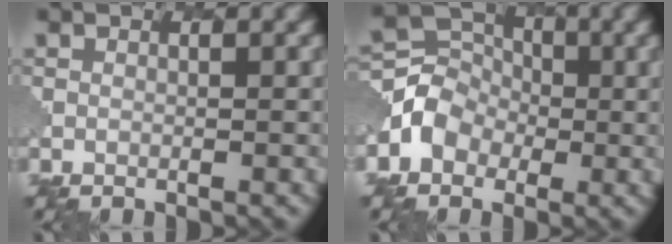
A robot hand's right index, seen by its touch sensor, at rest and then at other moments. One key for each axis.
{"total": 3.3, "fx": -1.1, "fy": 3.0, "fz": 0.8, "tx": -0.014, "ty": 0.004, "tz": -0.028}